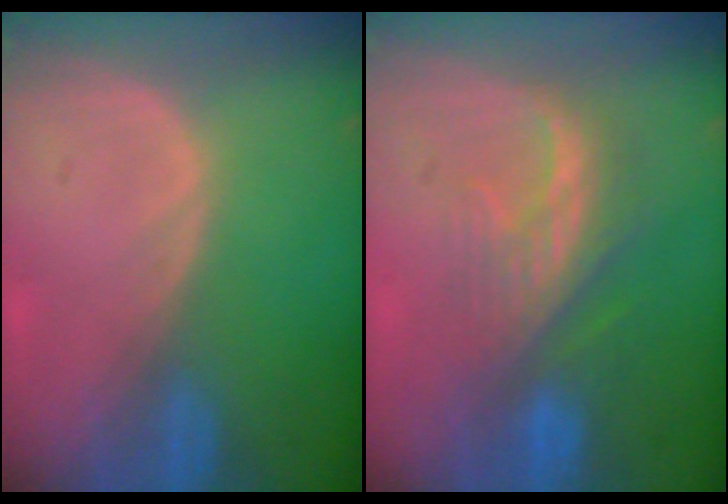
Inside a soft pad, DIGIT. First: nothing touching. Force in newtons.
{"total": 7.9, "press": 7.2, "slide": 3.4}